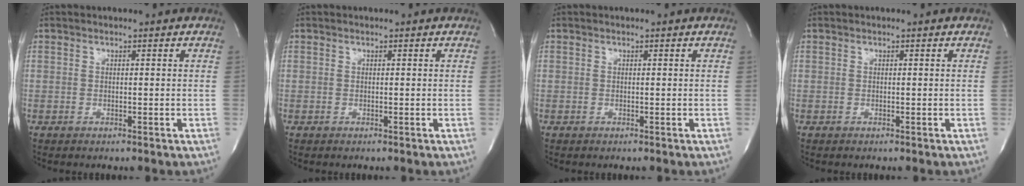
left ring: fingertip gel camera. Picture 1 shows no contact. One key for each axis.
{"total": 0.0}
{"total": 0.0}
{"total": 0.0}